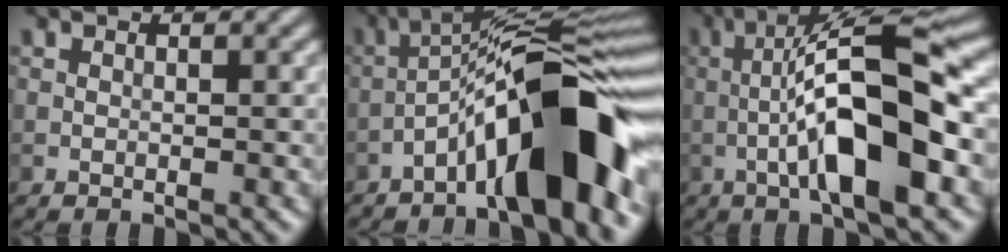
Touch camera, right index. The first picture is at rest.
{"total": 12.1, "force": [-5.8, 2.6, 10.3], "torque": [-0.157, 0.027, -0.098]}
{"total": 10.7, "force": [-1.9, 2.4, 10.3], "torque": [-0.169, 0.023, -0.039]}